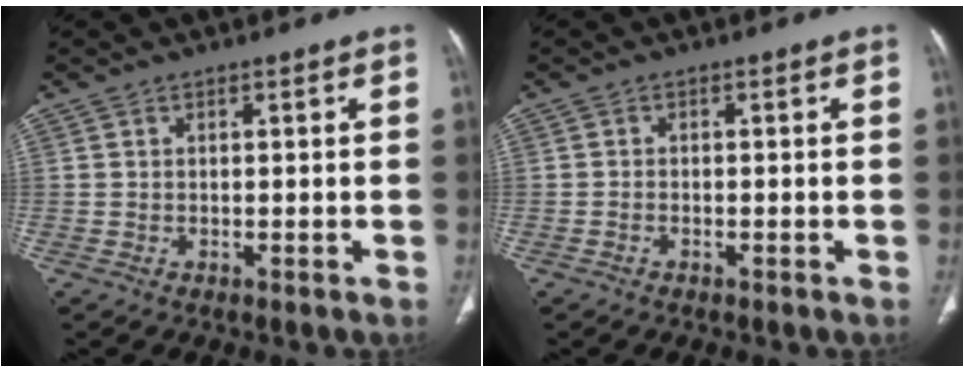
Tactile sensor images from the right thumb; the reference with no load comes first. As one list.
[{"total": 0.6, "force": [-0.4, 0.3, 0.3], "torque": [-0.003, 0.004, -0.010]}]